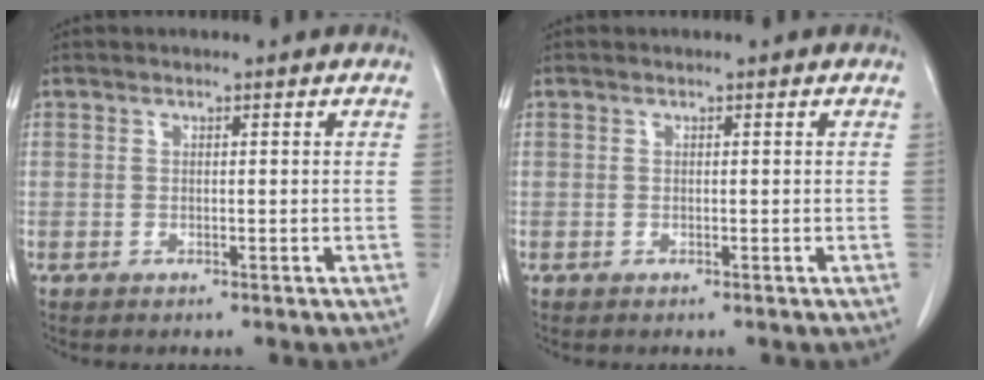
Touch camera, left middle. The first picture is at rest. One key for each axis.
{"total": 0.0}